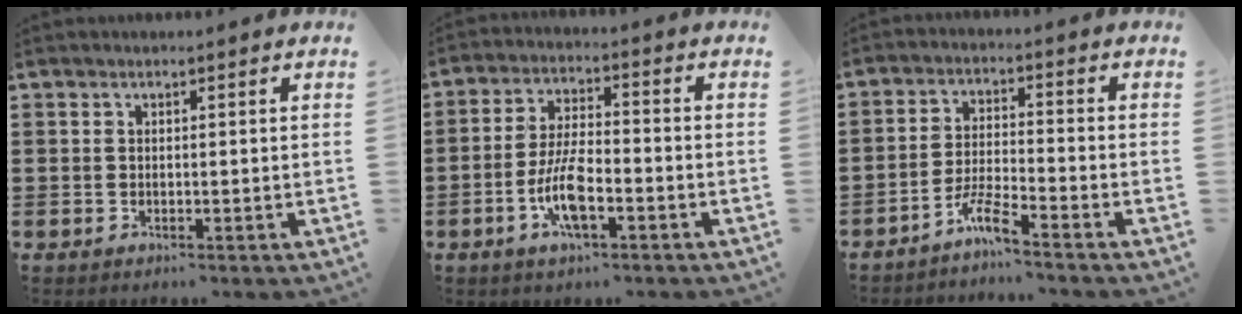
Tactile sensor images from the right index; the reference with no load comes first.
{"total": 7.9, "force": [-3.0, 2.6, 6.8], "torque": [-0.152, -0.008, -0.061]}
{"total": 4.8, "force": [-4.1, -0.1, 2.5], "torque": [-0.068, -0.007, -0.086]}